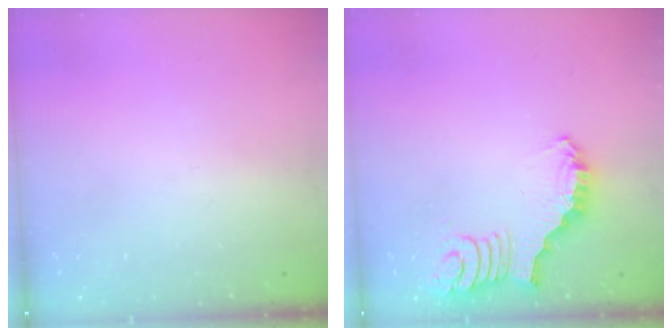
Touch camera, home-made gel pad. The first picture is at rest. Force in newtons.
{"total": 2.6, "press": 2.5, "slide": 0.5}